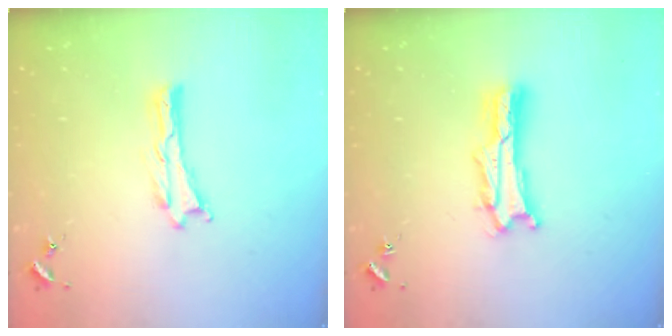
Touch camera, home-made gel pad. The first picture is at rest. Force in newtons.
{"total": 2.1, "press": 2.1, "slide": 0.3}